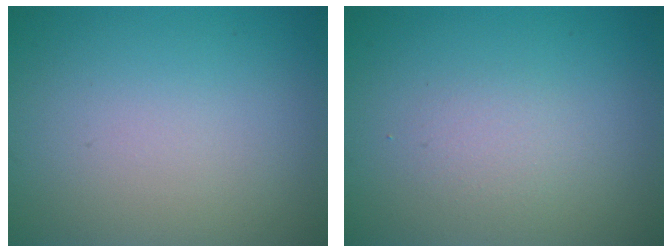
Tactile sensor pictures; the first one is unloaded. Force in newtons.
{"total": 1.3, "press": 1.3, "slide": 0.1}